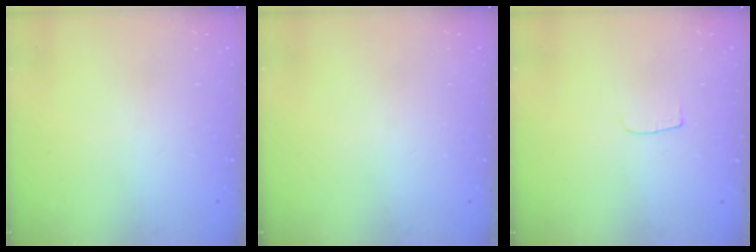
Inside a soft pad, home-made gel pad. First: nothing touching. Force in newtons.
{"total": 0.0}
{"total": 3.0, "press": 3.0, "slide": 0.3}